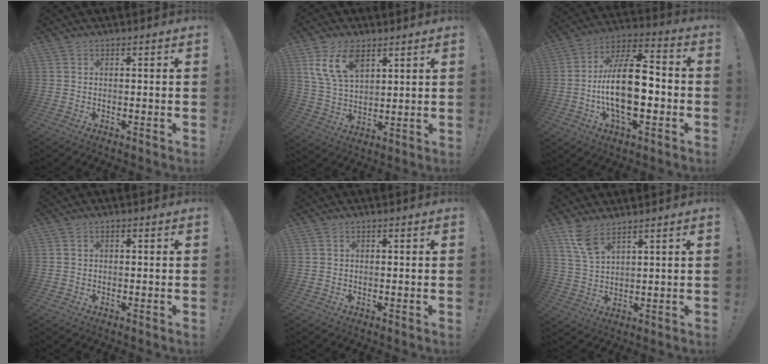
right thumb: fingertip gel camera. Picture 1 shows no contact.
{"total": 11.9, "force": [6.6, 6.5, 7.4], "torque": [-0.144, -0.018, 0.125]}
{"total": 20.2, "force": [-3.1, 9.4, 17.6], "torque": [-0.326, 0.003, -0.057]}
{"total": 1.1, "force": [-0.5, 0.7, 0.7], "torque": [-0.019, 0.008, -0.008]}
{"total": 0.7, "force": [-0.4, 0.4, 0.4], "torque": [-0.013, 0.006, -0.006]}
{"total": 6.9, "force": [5.1, 2.2, 4.1], "torque": [-0.074, -0.028, 0.095]}